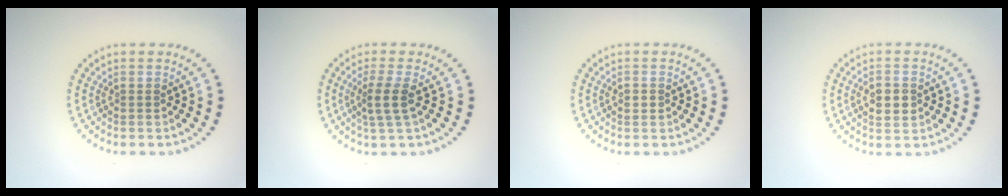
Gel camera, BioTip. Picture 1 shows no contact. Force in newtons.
{"total": 2.2, "press": 1.8, "slide": 1.3}
{"total": 1.0, "press": 1.0, "slide": 0.1}
{"total": 2.6, "press": 2.6, "slide": 0.1}